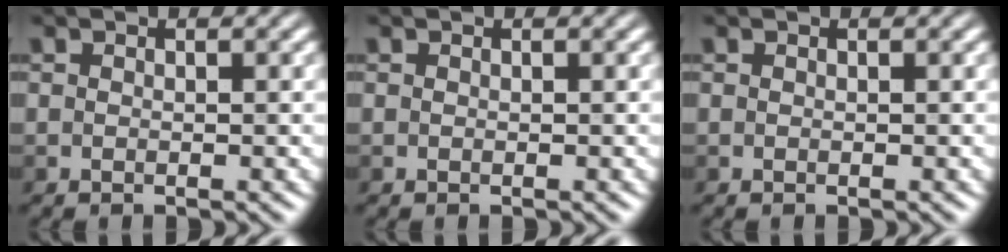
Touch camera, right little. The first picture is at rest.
{"total": 0.0}
{"total": 0.0}